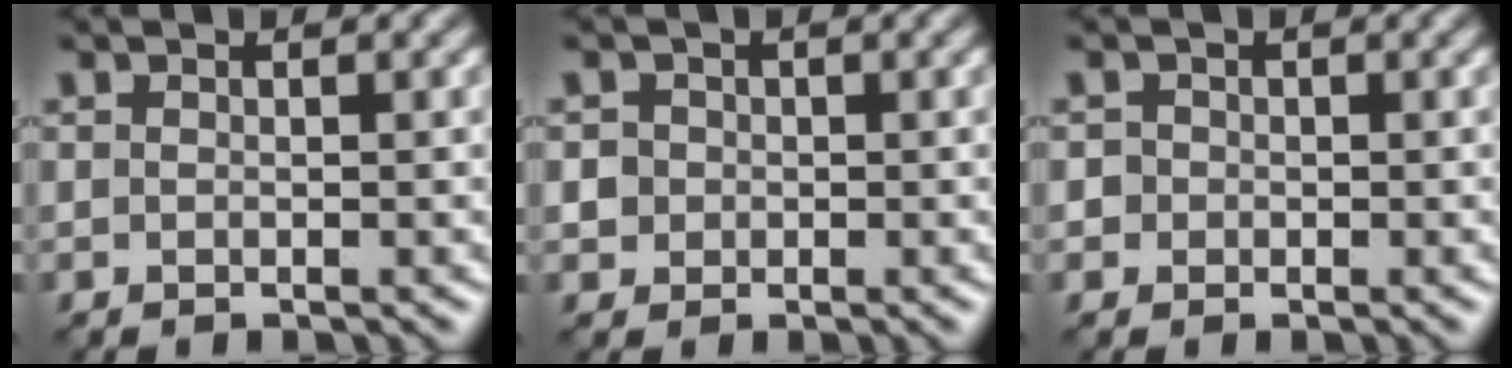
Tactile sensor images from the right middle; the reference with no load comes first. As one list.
[{"total": 1.9, "force": [0.2, 1.8, 0.6], "torque": [-0.007, 0.005, 0.012]}, {"total": 1.2, "force": [0.0, 1.2, 0.2], "torque": [0.004, 0.000, 0.001]}]